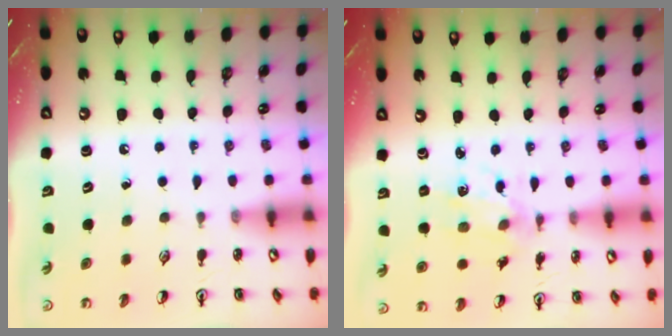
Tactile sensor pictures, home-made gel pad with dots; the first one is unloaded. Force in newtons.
{"total": 2.3, "press": 2.3, "slide": 0.6}